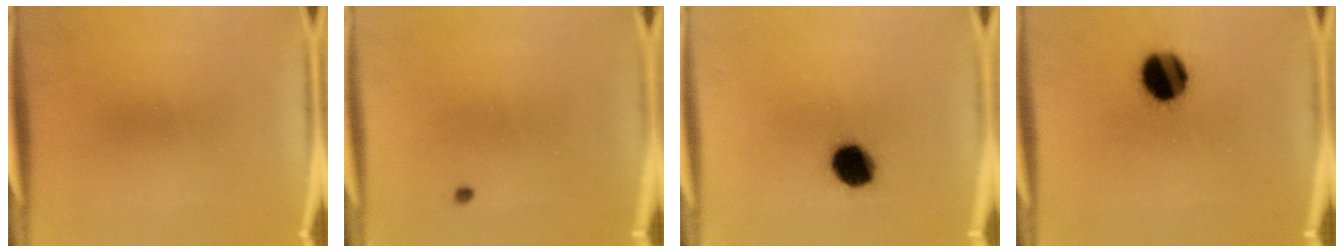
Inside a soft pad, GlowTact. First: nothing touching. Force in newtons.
{"total": 0.5}
{"total": 10.7}
{"total": 12.7}